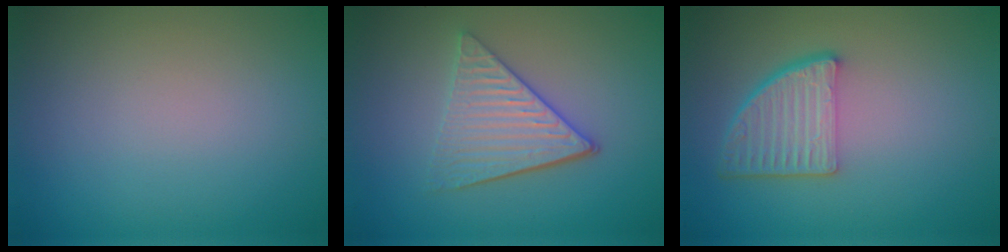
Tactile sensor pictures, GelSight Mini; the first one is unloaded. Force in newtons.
{"total": 4.3, "press": 3.4, "slide": 2.6}
{"total": 5.1, "press": 3.8, "slide": 3.5}